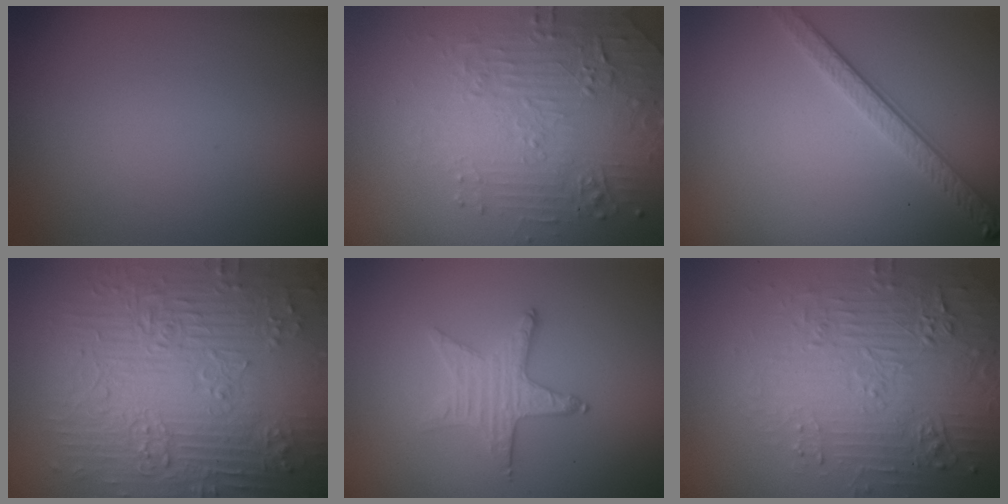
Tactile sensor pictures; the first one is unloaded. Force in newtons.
{"total": 5.0, "press": 3.9, "slide": 3.1}
{"total": 2.8, "press": 2.5, "slide": 1.2}
{"total": 11.2, "press": 7.4, "slide": 8.4}
{"total": 2.8, "press": 2.5, "slide": 1.3}
{"total": 5.6, "press": 4.6, "slide": 3.1}